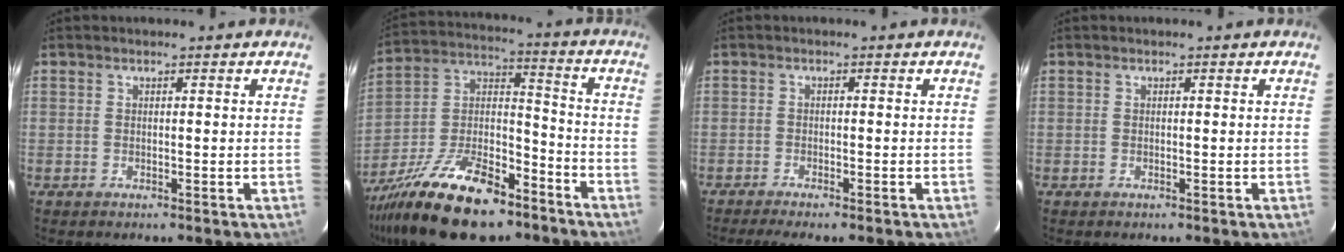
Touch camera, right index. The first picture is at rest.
{"total": 21.4, "force": [-13.9, 9.4, 13.2], "torque": [-0.266, 0.002, -0.237]}
{"total": 4.7, "force": [-4.1, -0.1, 2.5], "torque": [-0.054, -0.015, -0.065]}
{"total": 0.0}